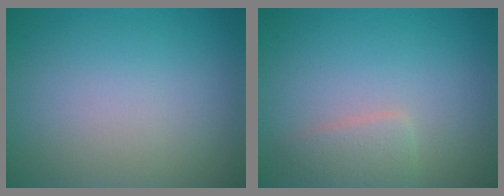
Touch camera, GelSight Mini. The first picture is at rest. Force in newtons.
{"total": 2.0, "press": 2.0, "slide": 0.1}